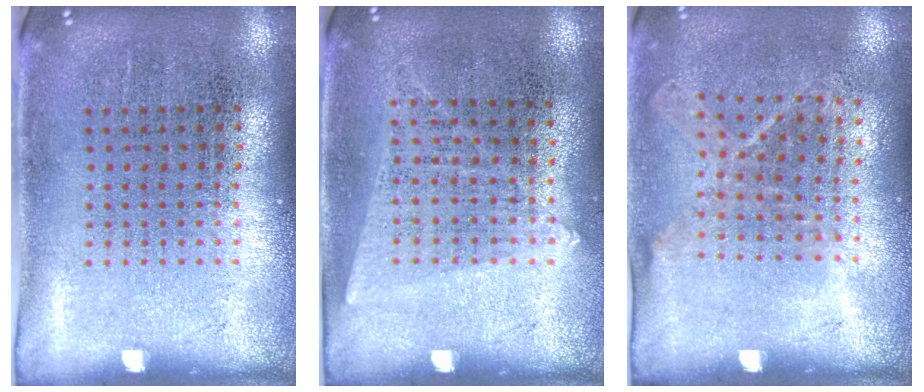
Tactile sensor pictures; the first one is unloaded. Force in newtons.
{"total": 1.2, "press": 1.1, "slide": 0.5}
{"total": 1.1, "press": 0.9, "slide": 0.7}